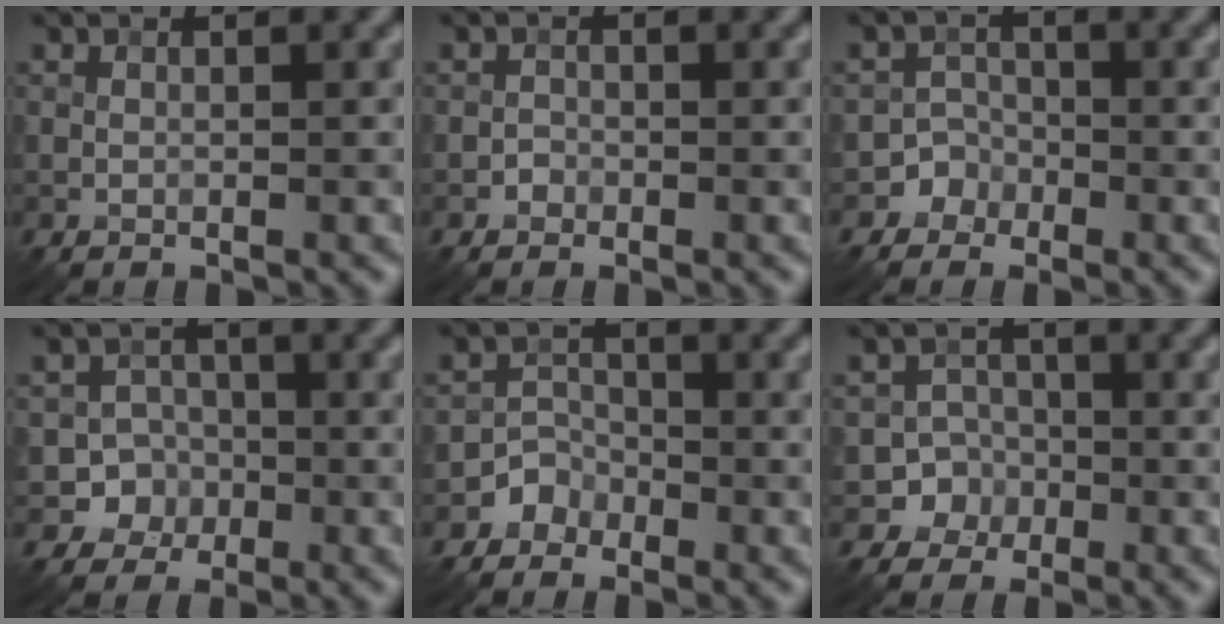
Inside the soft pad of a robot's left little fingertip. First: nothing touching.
{"total": 0.8, "force": [-0.4, 0.6, 0.0], "torque": [0.007, 0.000, -0.007]}
{"total": 2.8, "force": [-1.5, 2.3, -0.3], "torque": [0.044, 0.010, -0.036]}
{"total": 4.0, "force": [-1.5, 3.7, 0.3], "torque": [0.033, 0.003, -0.038]}
{"total": 2.2, "force": [-1.4, 1.7, 0.0], "torque": [0.020, 0.012, -0.032]}
{"total": 4.0, "force": [-1.7, 3.6, 0.0], "torque": [0.042, 0.003, -0.042]}